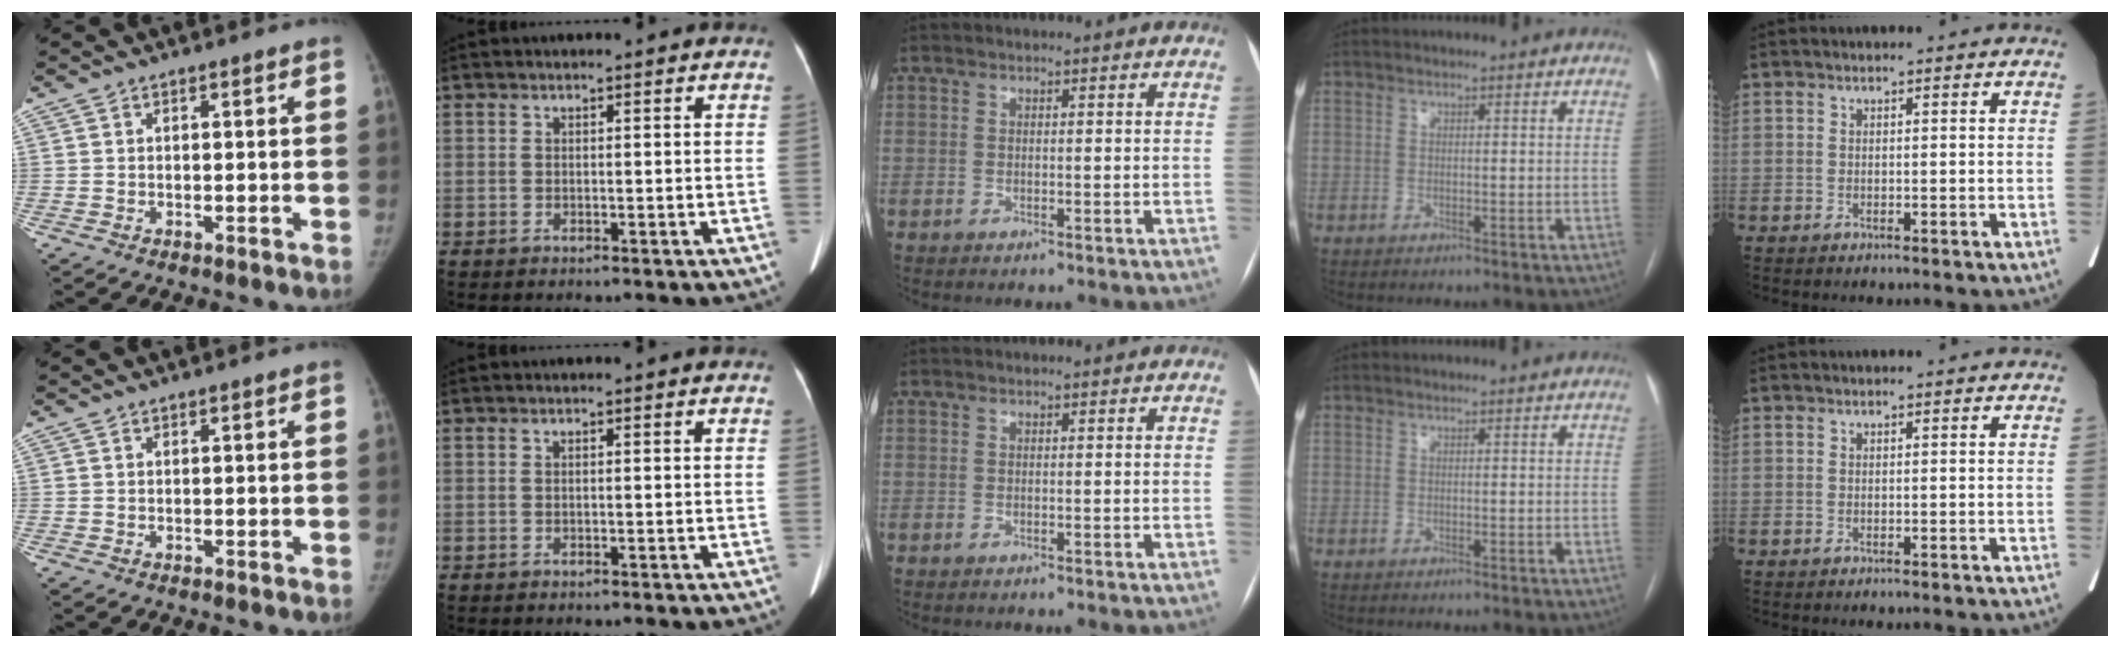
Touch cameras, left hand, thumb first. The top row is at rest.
{}